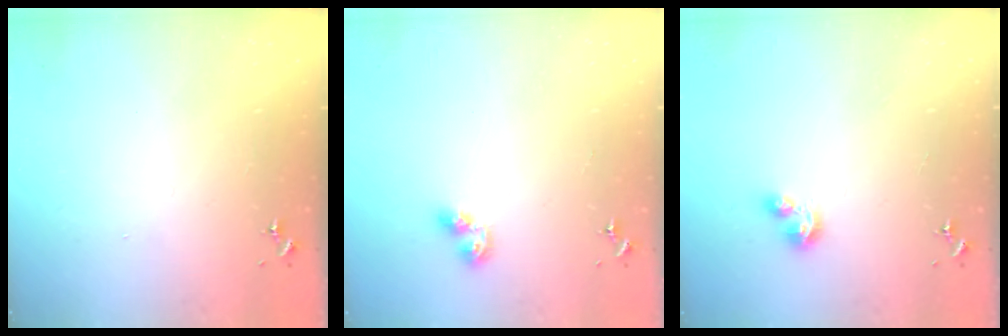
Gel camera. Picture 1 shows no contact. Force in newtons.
{"total": 5.5, "press": 5.5, "slide": 0.3}
{"total": 3.3, "press": 3.3, "slide": 0.4}